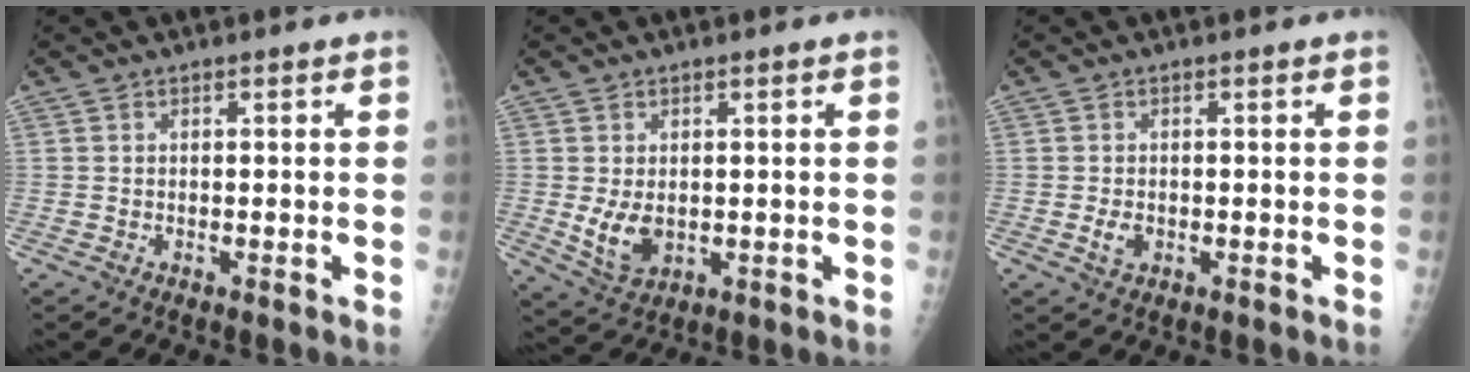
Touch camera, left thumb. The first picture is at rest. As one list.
[{"total": 5.6, "force": [-0.1, 3.8, 4.1], "torque": [-0.067, -0.012, 0.013]}, {"total": 2.2, "force": [-0.5, 1.5, 1.5], "torque": [-0.027, -0.001, -0.008]}]